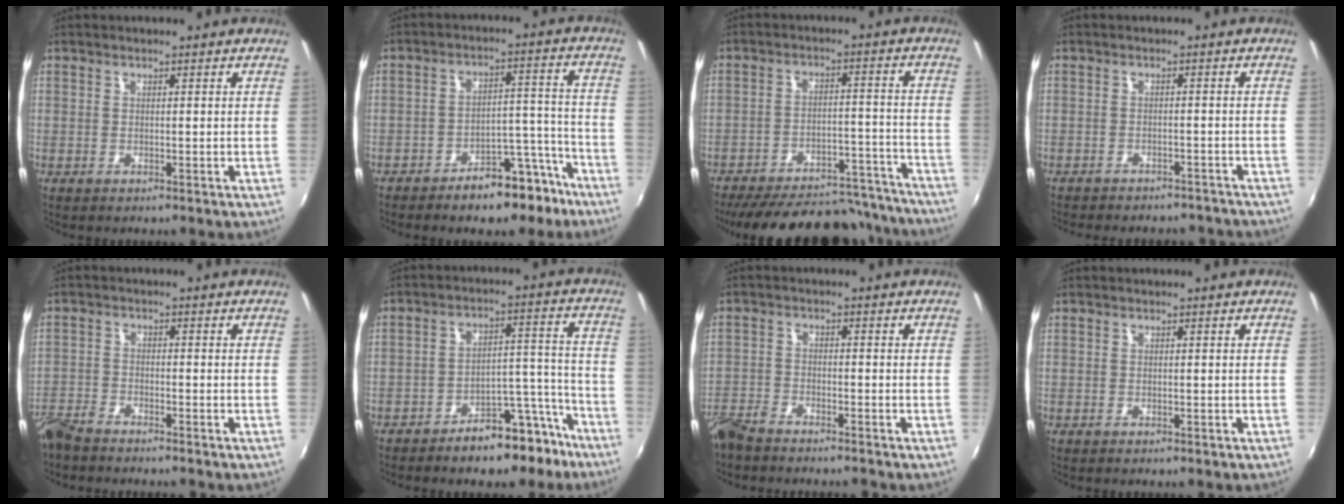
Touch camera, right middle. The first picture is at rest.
{"total": 10.8, "force": [-8.3, 4.6, 5.1], "torque": [-0.064, 0.043, -0.103]}
{"total": 28.1, "force": [-24.9, 8.4, 9.9], "torque": [-0.179, 0.036, -0.310]}
{"total": 12.6, "force": [-11.2, 3.9, 4.2], "torque": [-0.096, -0.001, -0.135]}
{"total": 5.5, "force": [-4.9, 1.5, 2.0], "torque": [-0.055, -0.013, -0.102]}
{"total": 11.4, "force": [-9.0, 4.5, 5.2], "torque": [-0.059, 0.048, -0.118]}
{"total": 6.1, "force": [-5.4, 1.8, 2.2], "torque": [-0.063, -0.013, -0.109]}
{"total": 0.0}